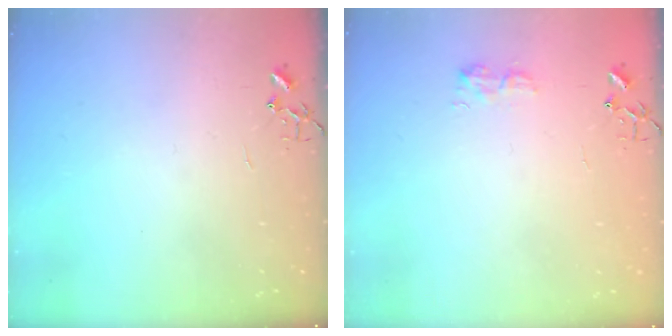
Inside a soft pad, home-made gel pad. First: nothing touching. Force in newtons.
{"total": 8.8, "press": 8.7, "slide": 0.4}